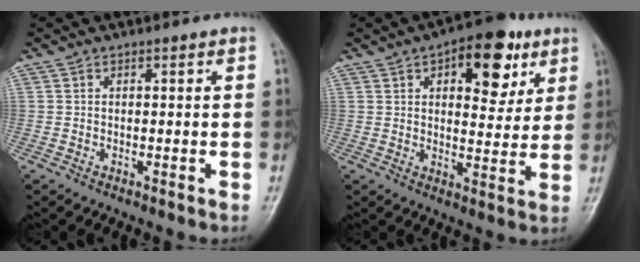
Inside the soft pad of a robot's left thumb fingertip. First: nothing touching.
{"total": 13.4, "force": [6.2, 6.8, 9.8], "torque": [-0.089, -0.017, 0.081]}